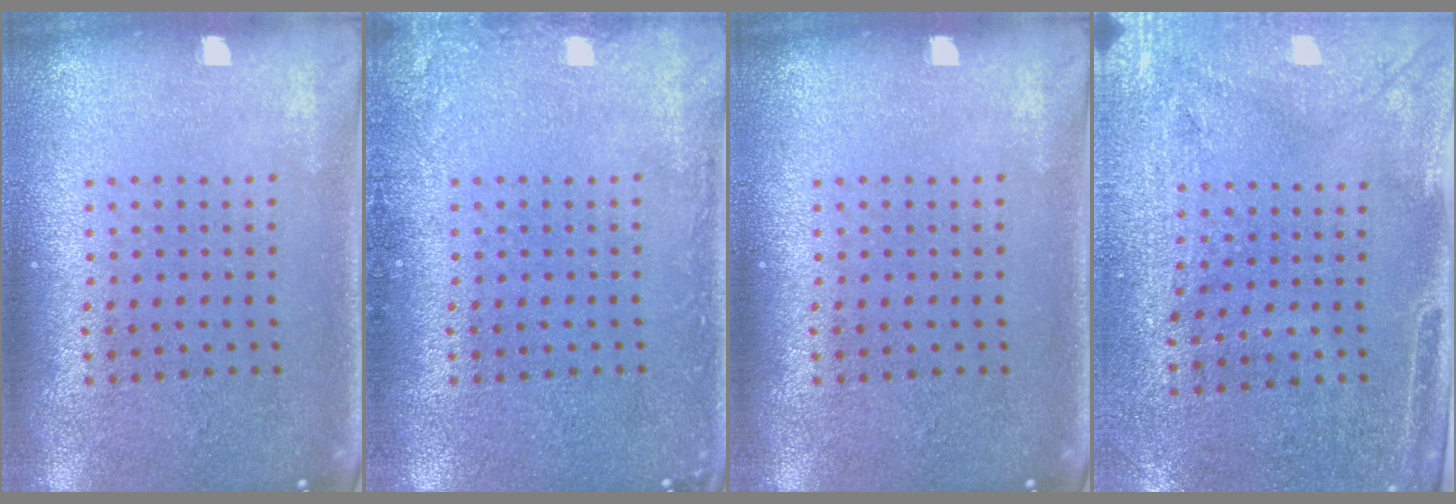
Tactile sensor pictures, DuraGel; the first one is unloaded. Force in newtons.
{"total": 1.3, "press": 1.3, "slide": 0.1}
{"total": 0.0}
{"total": 2.9, "press": 2.5, "slide": 1.6}